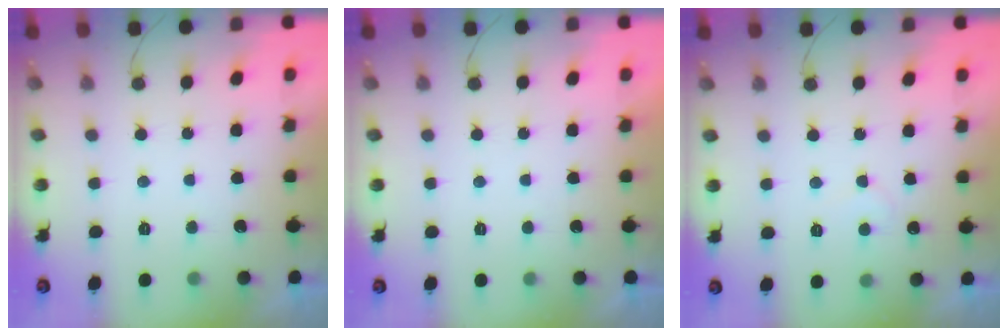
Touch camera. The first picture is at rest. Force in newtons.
{"total": 1.9, "press": 1.9, "slide": 0.1}
{"total": 3.6, "press": 3.6, "slide": 0.3}